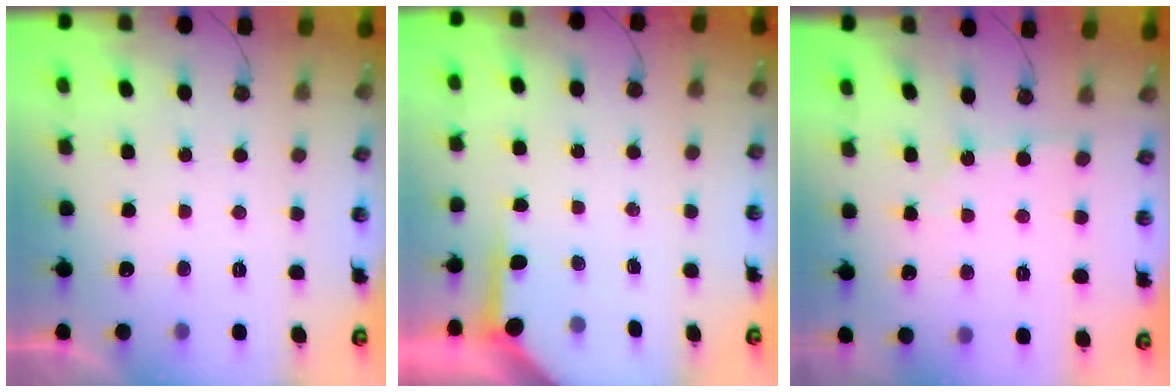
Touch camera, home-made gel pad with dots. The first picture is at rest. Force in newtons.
{"total": 3.9, "press": 3.9, "slide": 0.2}
{"total": 2.1, "press": 2.1, "slide": 0.3}